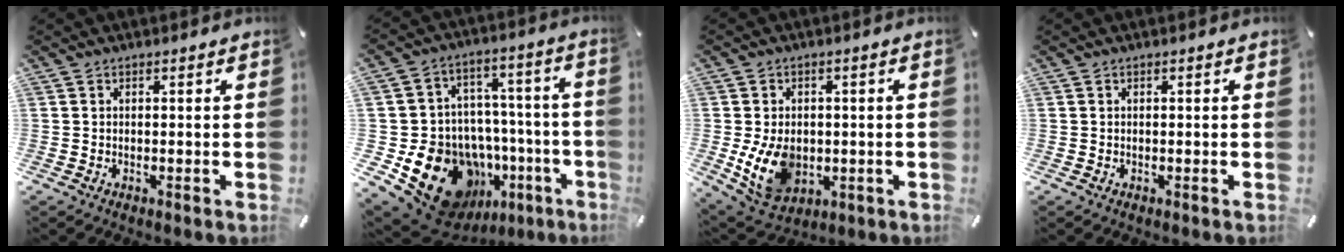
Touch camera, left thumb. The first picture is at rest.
{"total": 21.8, "force": [-9.8, 15.5, 11.9], "torque": [-0.207, 0.044, -0.136]}
{"total": 10.8, "force": [-1.5, 8.3, 6.8], "torque": [-0.128, 0.004, -0.024]}
{"total": 0.0}